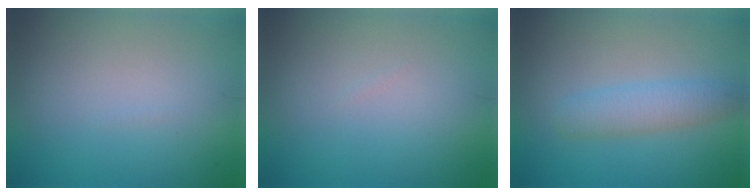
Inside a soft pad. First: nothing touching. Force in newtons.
{"total": 0.0}
{"total": 3.0, "press": 3.0, "slide": 0.1}